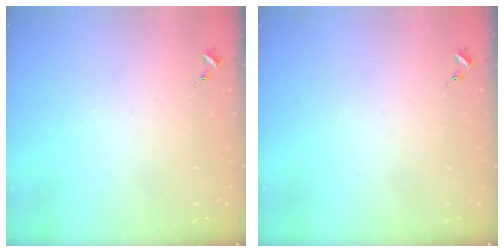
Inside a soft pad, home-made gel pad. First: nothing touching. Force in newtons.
{"total": 0.0}